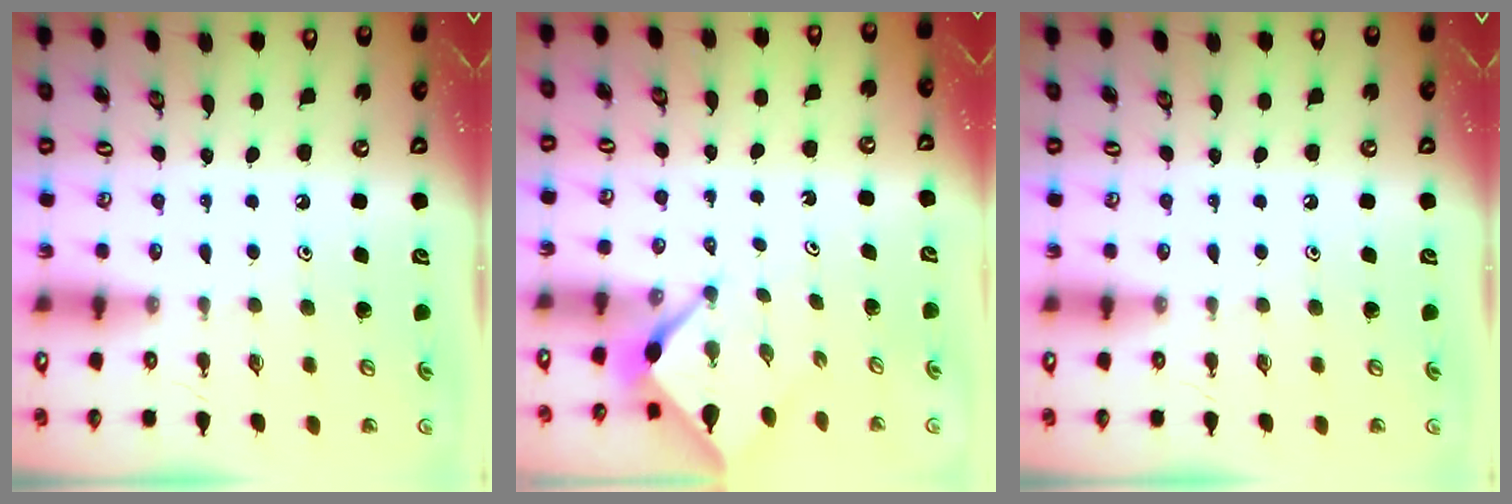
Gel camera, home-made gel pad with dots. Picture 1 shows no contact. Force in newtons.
{"total": 2.3, "press": 2.3, "slide": 0.3}
{"total": 0.0}